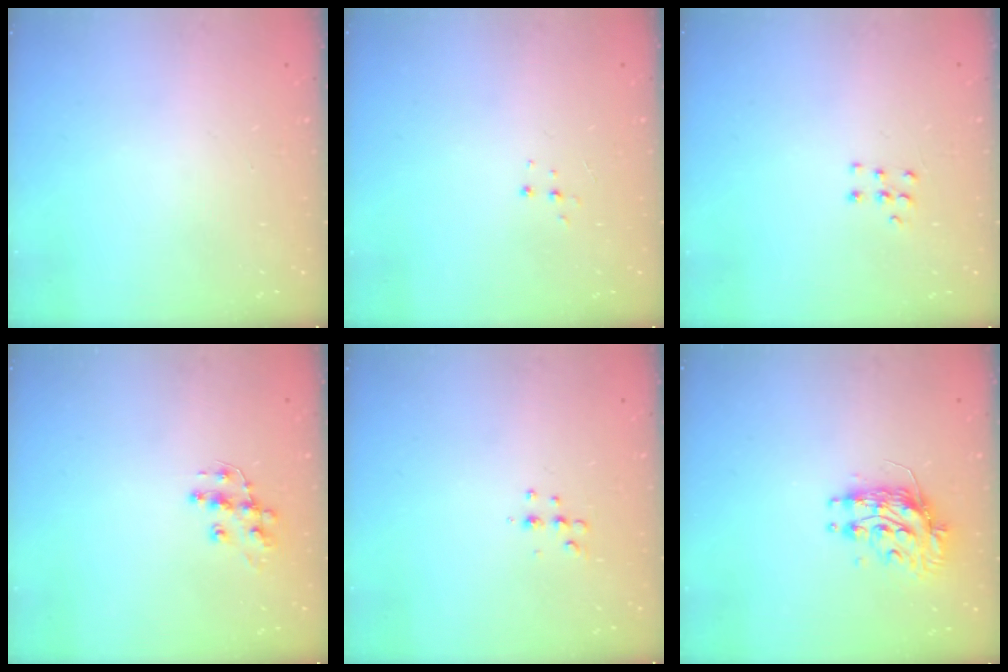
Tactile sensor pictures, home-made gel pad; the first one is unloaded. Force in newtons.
{"total": 4.2, "press": 4.2, "slide": 0.5}
{"total": 4.6, "press": 4.5, "slide": 0.5}
{"total": 9.8, "press": 9.7, "slide": 0.5}
{"total": 5.2, "press": 5.0, "slide": 1.1}
{"total": 9.2, "press": 9.2, "slide": 0.7}